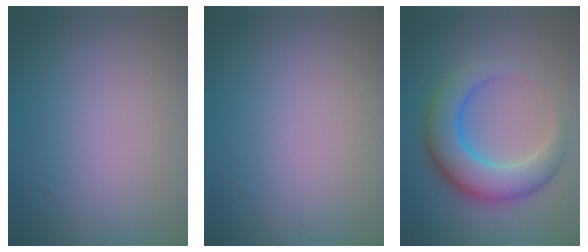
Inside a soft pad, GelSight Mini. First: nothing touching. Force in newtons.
{"total": 0.0}
{"total": 7.1, "press": 7.1, "slide": 0.1}